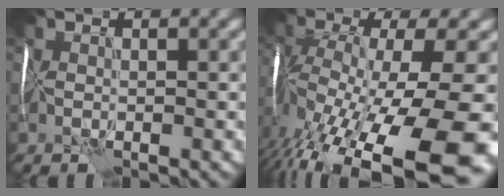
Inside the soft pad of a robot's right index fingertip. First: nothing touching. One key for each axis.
{"total": 15.8, "fx": -7.6, "fy": 5.5, "fz": 12.7, "tx": -0.242, "ty": -0.036, "tz": -0.105}